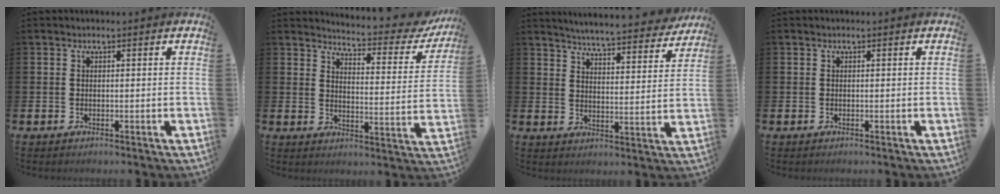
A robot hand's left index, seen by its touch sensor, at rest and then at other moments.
{"total": 4.2, "force": [3.9, 0.7, 1.1], "torque": [-0.033, -0.043, 0.057]}
{"total": 5.8, "force": [5.6, 0.2, 1.2], "torque": [-0.035, -0.046, 0.093]}
{"total": 0.0}